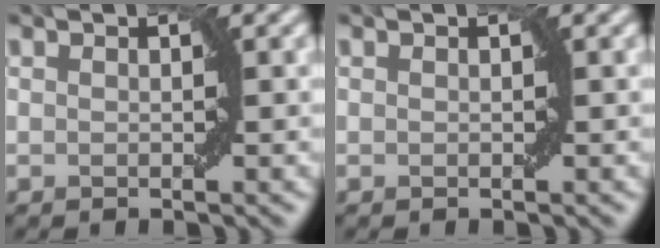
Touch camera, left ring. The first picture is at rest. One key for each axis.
{"total": 0.0}